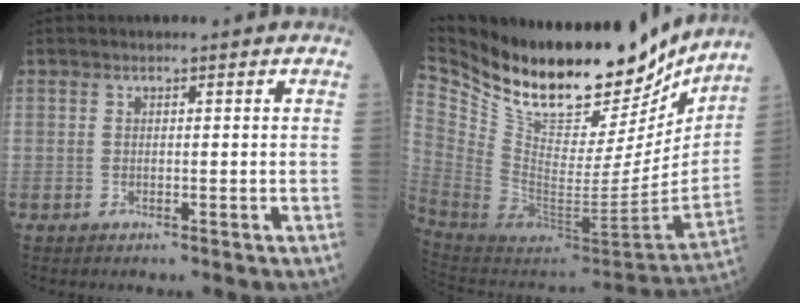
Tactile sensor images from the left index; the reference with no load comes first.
{"total": 29.5, "force": [24.0, 10.5, 13.6], "torque": [-0.264, -0.030, 0.384]}